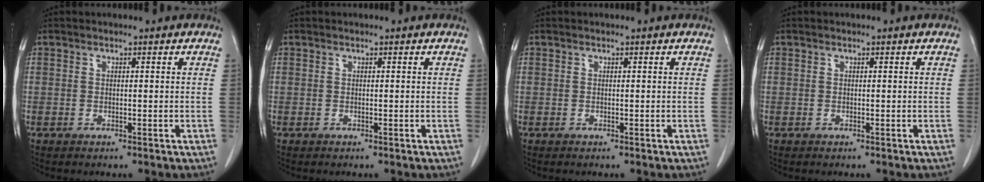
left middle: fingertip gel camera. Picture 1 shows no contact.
{"total": 0.0}
{"total": 0.0}
{"total": 0.0}